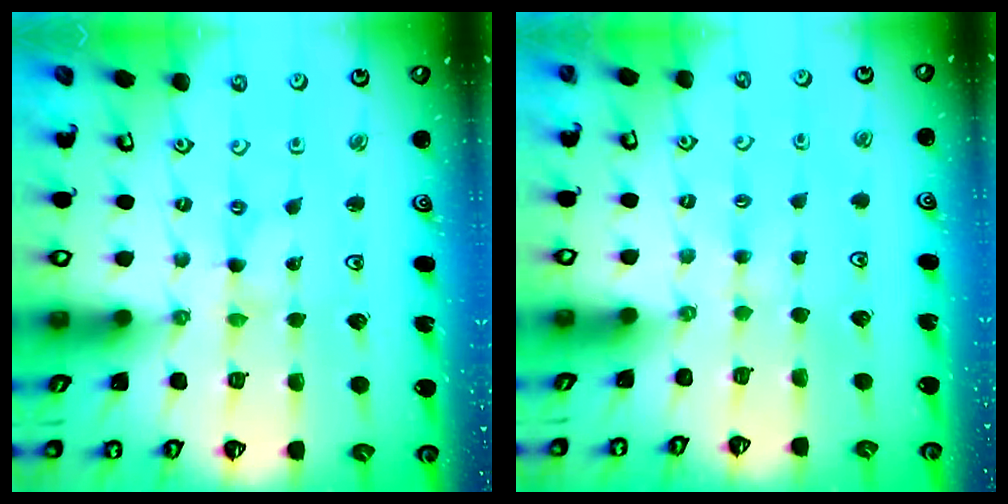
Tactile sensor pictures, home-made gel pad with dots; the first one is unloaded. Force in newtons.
{"total": 2.5, "press": 2.5, "slide": 0.4}